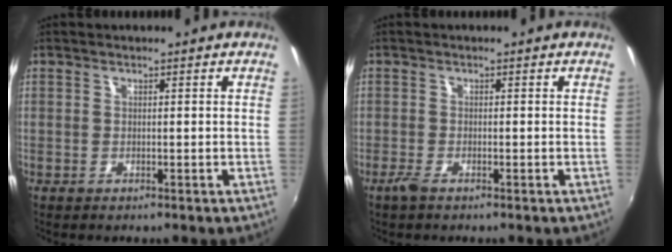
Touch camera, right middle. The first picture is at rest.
{"total": 1.8, "force": [-1.3, 0.3, 1.1], "torque": [-0.028, -0.005, -0.028]}